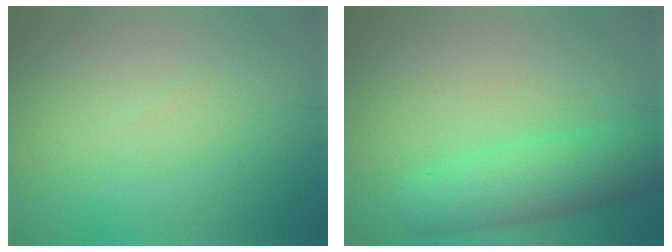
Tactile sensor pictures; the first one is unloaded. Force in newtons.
{"total": 4.9, "press": 4.8, "slide": 0.3}